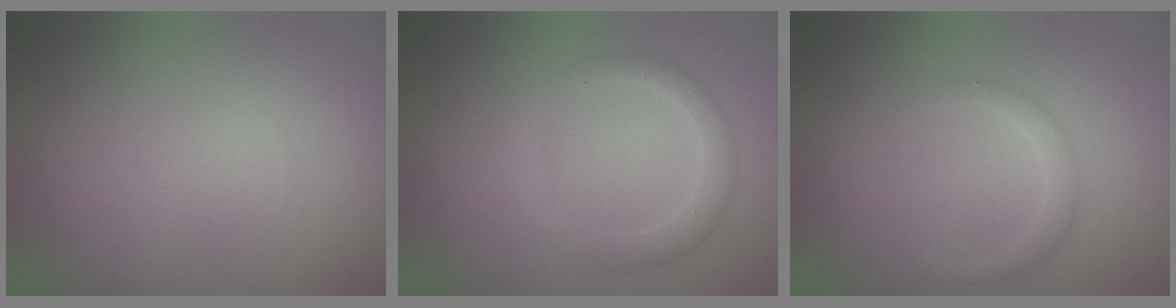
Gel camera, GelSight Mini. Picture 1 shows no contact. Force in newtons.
{"total": 2.7, "press": 2.7, "slide": 0.0}
{"total": 1.5, "press": 1.5, "slide": 0.0}